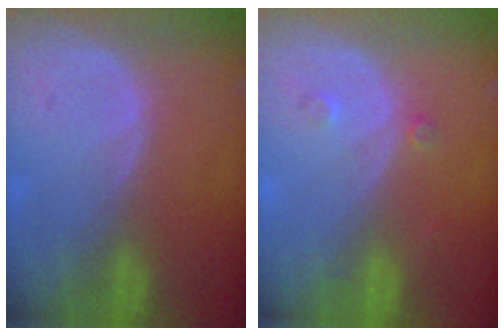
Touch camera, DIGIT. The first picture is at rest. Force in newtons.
{"total": 1.5, "press": 1.2, "slide": 0.8}